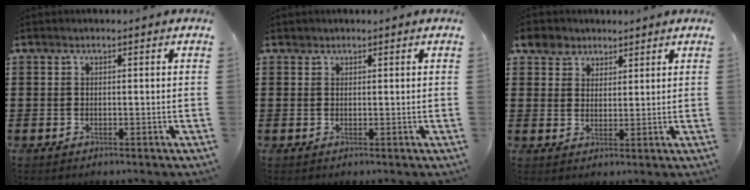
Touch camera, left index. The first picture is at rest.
{"total": 0.7, "force": [0.6, 0.4, 0.0], "torque": [-0.002, 0.001, 0.012]}
{"total": 4.4, "force": [3.3, 3.0, 0.3], "torque": [-0.020, 0.004, 0.059]}